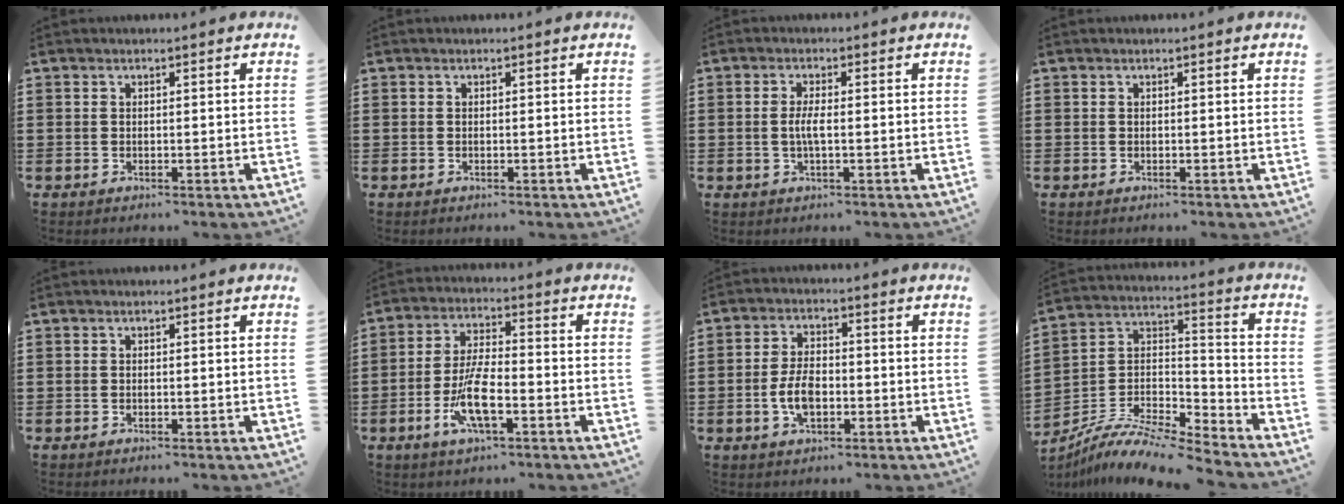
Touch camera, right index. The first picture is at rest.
{"total": 0.0}
{"total": 2.7, "force": [-0.3, 0.5, 2.6], "torque": [-0.055, -0.004, -0.009]}
{"total": 0.0}
{"total": 0.0}
{"total": 8.6, "force": [-3.3, 2.5, 7.5], "torque": [-0.161, -0.010, -0.062]}
{"total": 5.7, "force": [-1.4, 3.0, 4.6], "torque": [-0.101, 0.004, -0.031]}
{"total": 8.7, "force": [-8.0, 1.1, 3.2], "torque": [-0.072, 0.002, -0.165]}